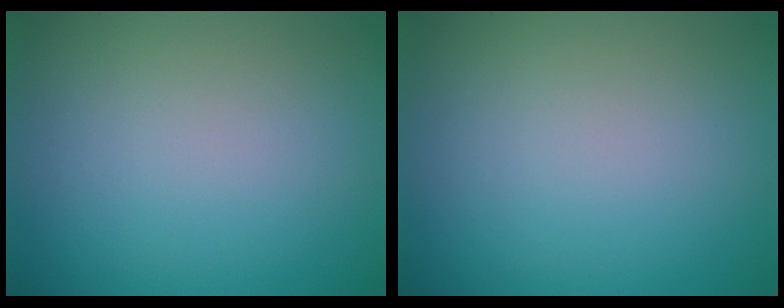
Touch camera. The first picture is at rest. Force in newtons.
{"total": 0.0}